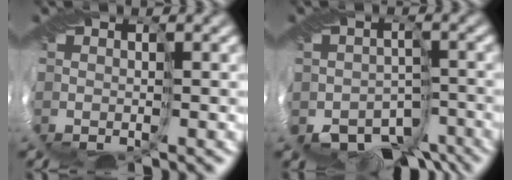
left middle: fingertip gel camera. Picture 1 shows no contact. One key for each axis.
{"total": 6.1, "fx": -4.6, "fy": 3.6, "fz": 1.8, "tx": -0.026, "ty": -0.030, "tz": -0.068}